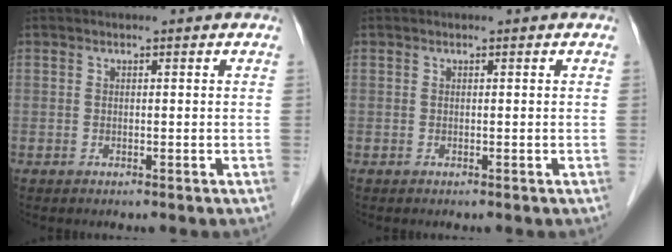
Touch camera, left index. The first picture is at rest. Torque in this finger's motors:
{"motor_torque": [0.00, 0.00, 0.00, 0.00]}